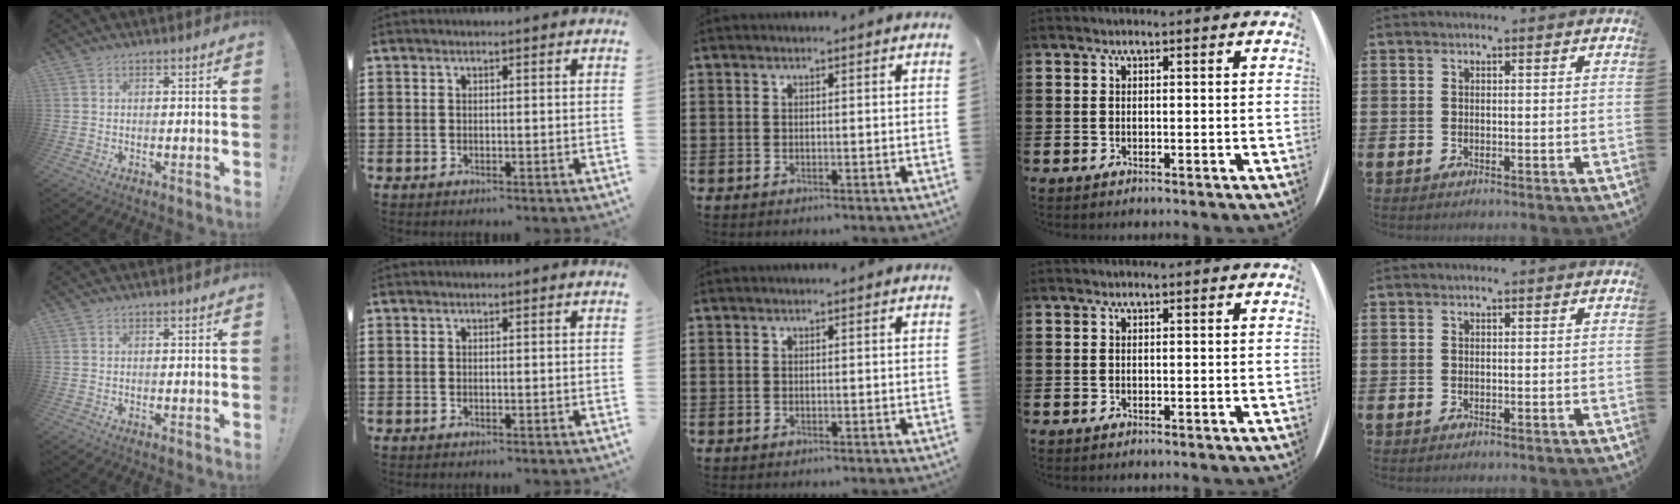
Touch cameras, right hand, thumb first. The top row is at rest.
{}